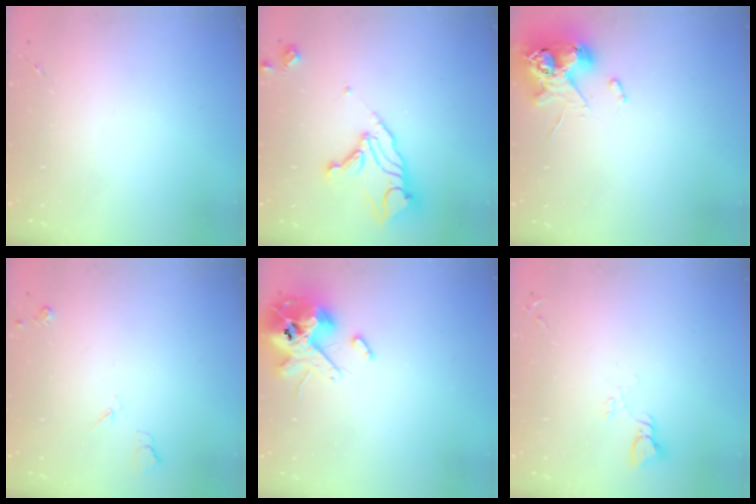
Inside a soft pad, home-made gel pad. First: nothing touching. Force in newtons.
{"total": 14.3, "press": 14.3, "slide": 1.0}
{"total": 11.7, "press": 11.5, "slide": 1.7}
{"total": 4.1, "press": 4.0, "slide": 0.7}
{"total": 14.3, "press": 14.0, "slide": 2.5}
{"total": 3.3, "press": 3.3, "slide": 0.3}